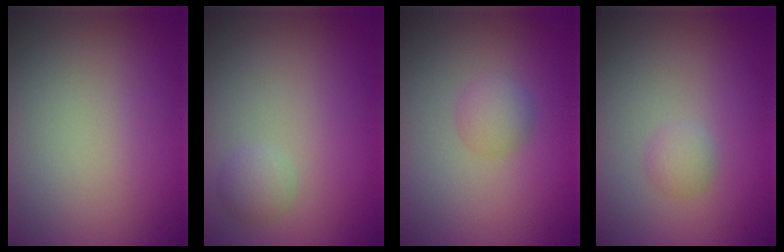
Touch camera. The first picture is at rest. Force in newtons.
{"total": 1.5, "press": 1.5, "slide": 0.1}
{"total": 1.8, "press": 1.8, "slide": 0.1}
{"total": 1.2, "press": 1.2, "slide": 0.0}